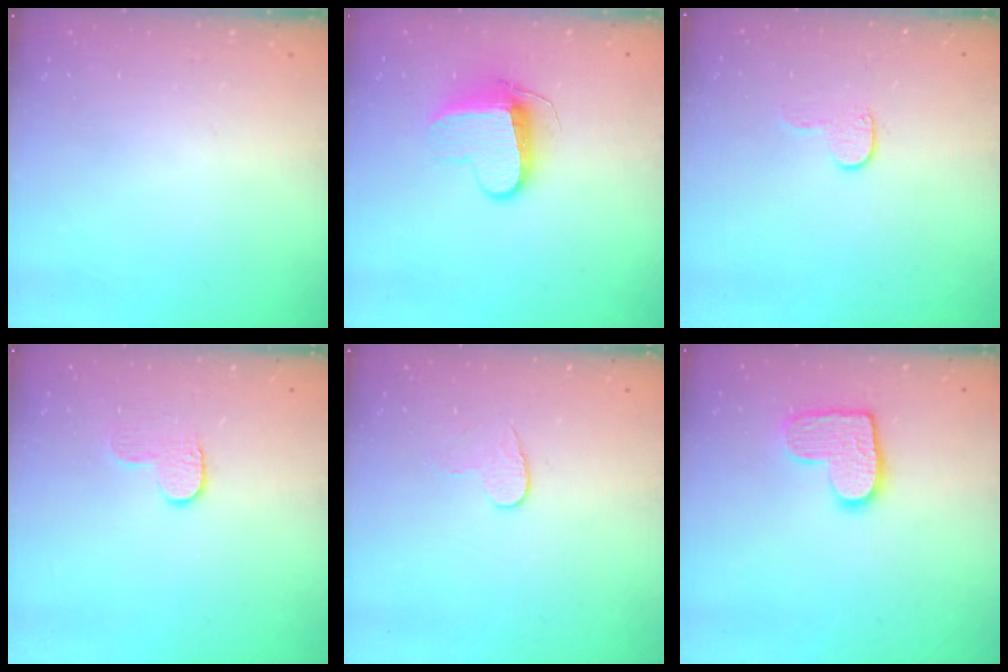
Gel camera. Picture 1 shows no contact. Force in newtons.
{"total": 9.9, "press": 9.9, "slide": 0.3}
{"total": 4.7, "press": 4.7, "slide": 0.5}
{"total": 5.8, "press": 5.8, "slide": 0.5}
{"total": 3.7, "press": 3.7, "slide": 0.3}
{"total": 10.7, "press": 10.7, "slide": 0.5}